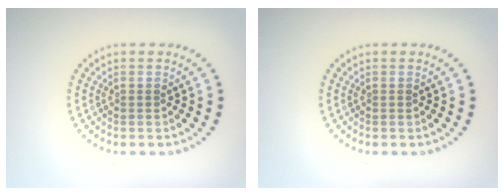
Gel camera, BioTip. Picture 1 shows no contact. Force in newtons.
{"total": 0.0}